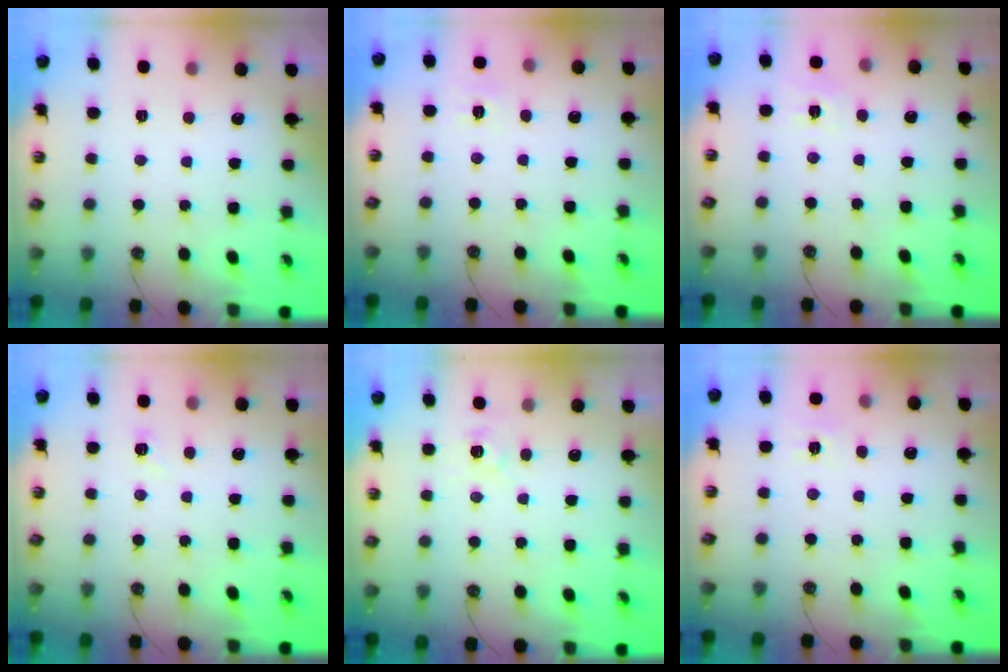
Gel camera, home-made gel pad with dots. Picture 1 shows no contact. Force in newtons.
{"total": 5.0, "press": 4.9, "slide": 0.6}
{"total": 5.6, "press": 5.6, "slide": 0.3}
{"total": 3.3, "press": 3.3, "slide": 0.4}
{"total": 5.4, "press": 5.3, "slide": 0.5}
{"total": 4.6, "press": 4.6, "slide": 0.3}